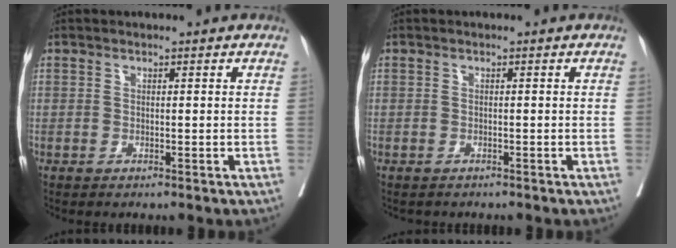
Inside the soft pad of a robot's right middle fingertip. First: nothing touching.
{"total": 0.9, "force": [-0.8, 0.3, 0.3], "torque": [-0.013, -0.002, -0.011]}